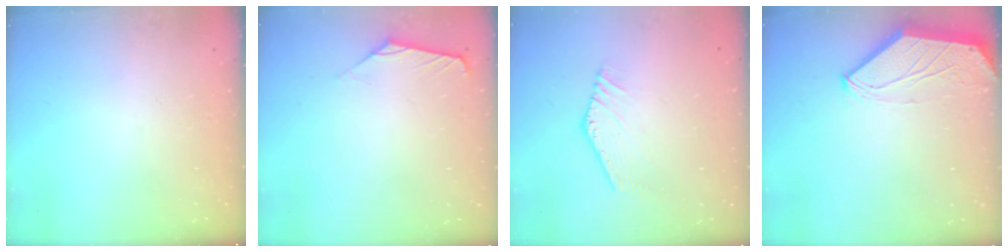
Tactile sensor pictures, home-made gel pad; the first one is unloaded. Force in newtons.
{"total": 1.0, "press": 0.9, "slide": 0.3}
{"total": 3.5, "press": 3.5, "slide": 0.2}
{"total": 0.0}